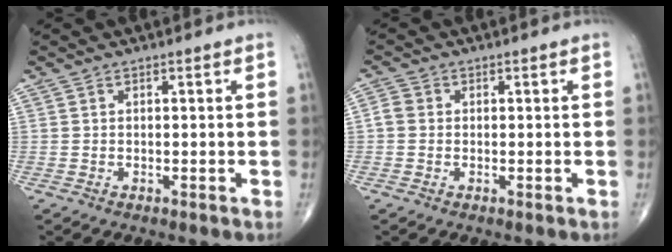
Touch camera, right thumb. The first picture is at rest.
{"total": 2.2, "force": [-0.1, 1.9, 1.1], "torque": [-0.016, 0.006, -0.007]}